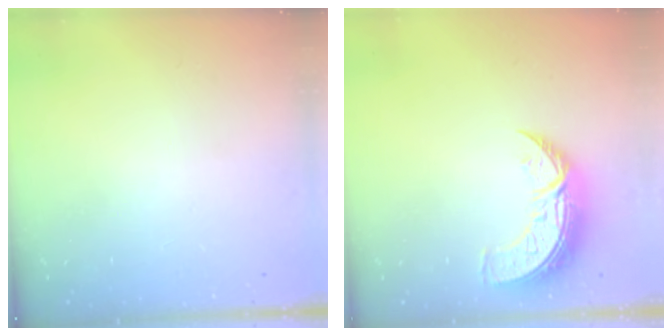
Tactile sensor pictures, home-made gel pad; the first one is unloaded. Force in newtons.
{"total": 9.7, "press": 9.7, "slide": 0.8}